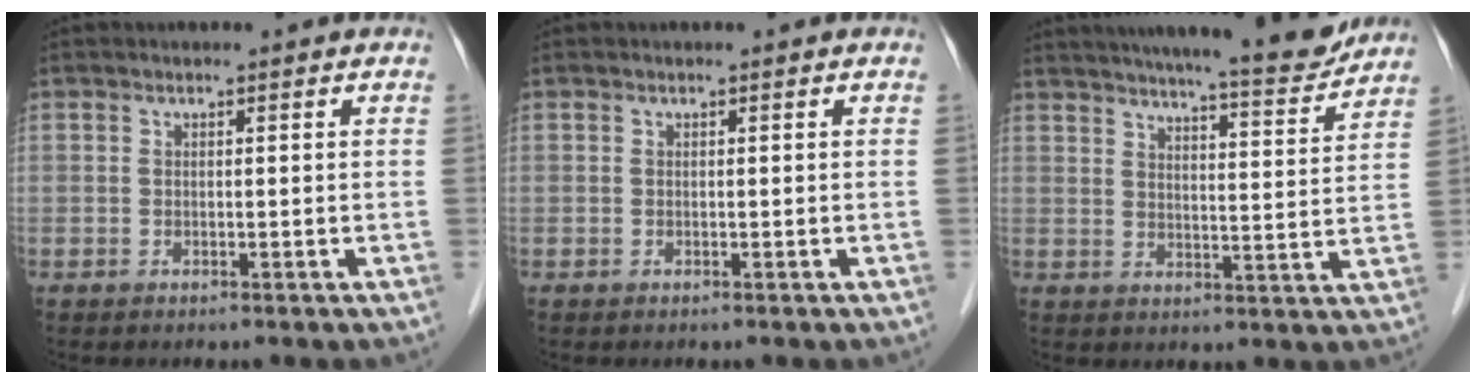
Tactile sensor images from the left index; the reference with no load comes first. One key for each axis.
{"total": 0.0}
{"total": 15.3, "fx": 13.8, "fy": 0.7, "fz": 6.6, "tx": -0.097, "ty": -0.016, "tz": 0.180}